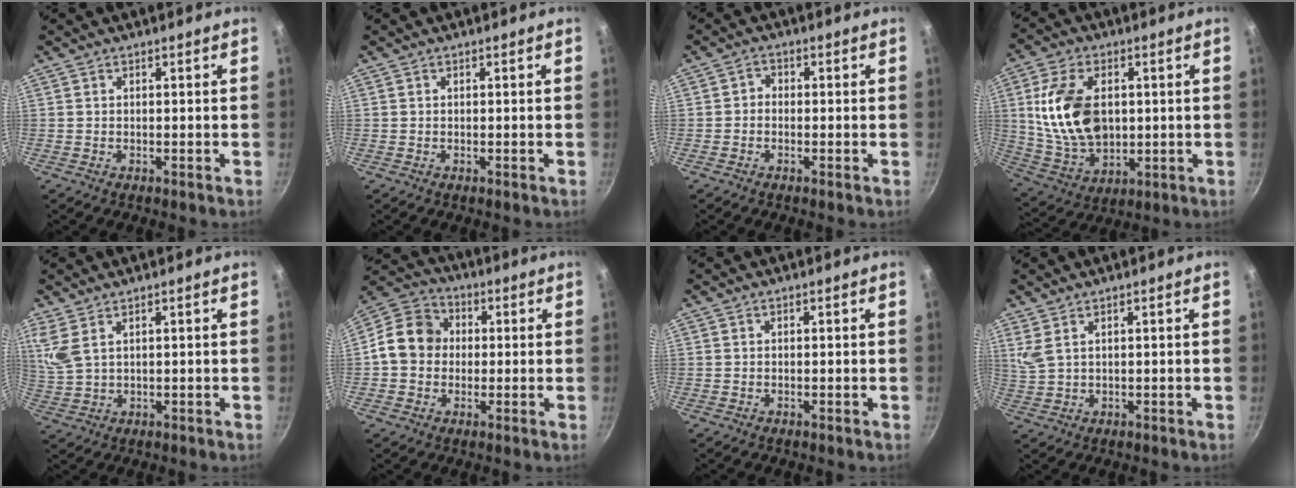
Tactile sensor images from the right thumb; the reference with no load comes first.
{"total": 0.0}
{"total": 1.9, "force": [-0.6, 1.6, 0.8], "torque": [-0.009, 0.011, -0.016]}
{"total": 16.8, "force": [2.1, 10.8, 12.6], "torque": [-0.219, -0.010, 0.052]}
{"total": 5.1, "force": [3.0, 2.3, 3.5], "torque": [-0.075, -0.016, 0.069]}
{"total": 11.1, "force": [0.1, 9.6, 5.6], "torque": [-0.068, 0.025, -0.020]}
{"total": 0.0}
{"total": 3.2, "force": [1.8, 1.3, 2.3], "torque": [-0.050, -0.009, 0.044]}